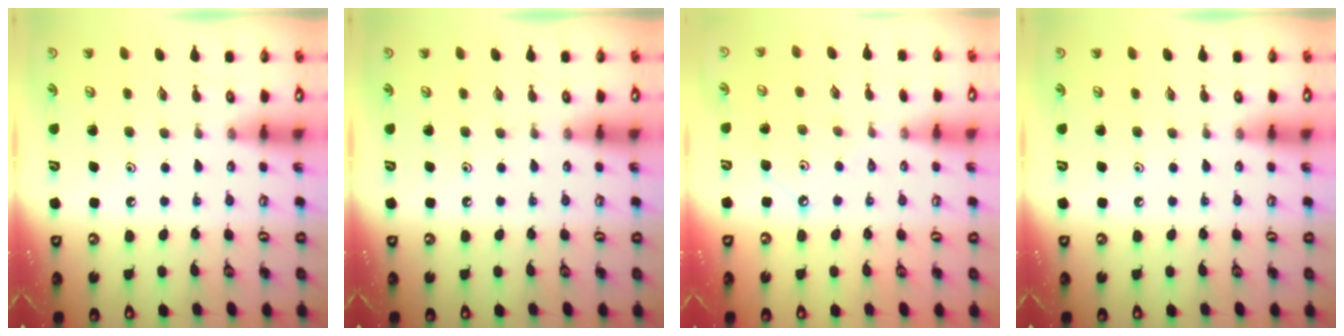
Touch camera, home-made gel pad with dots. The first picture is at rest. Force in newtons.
{"total": 0.0}
{"total": 3.1, "press": 3.1, "slide": 0.1}
{"total": 0.0}